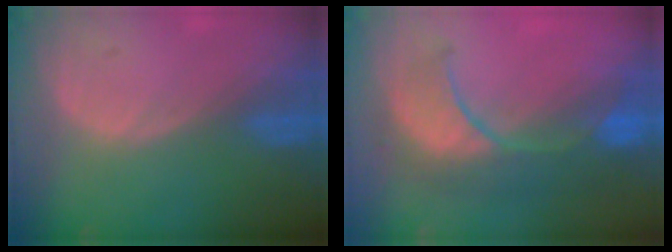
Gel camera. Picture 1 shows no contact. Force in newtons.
{"total": 9.7, "press": 9.2, "slide": 3.1}